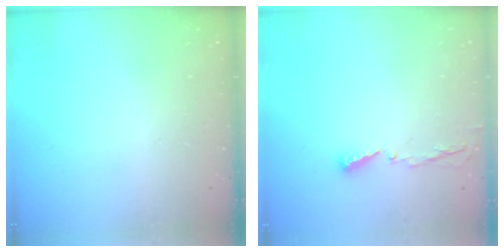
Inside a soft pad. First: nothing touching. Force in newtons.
{"total": 3.4, "press": 3.4, "slide": 0.4}